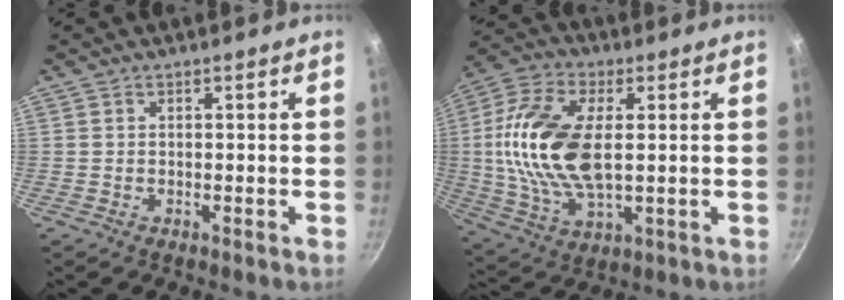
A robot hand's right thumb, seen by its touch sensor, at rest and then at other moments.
{"total": 18.7, "force": [1.7, 9.8, 15.8], "torque": [-0.311, 0.004, 0.027]}